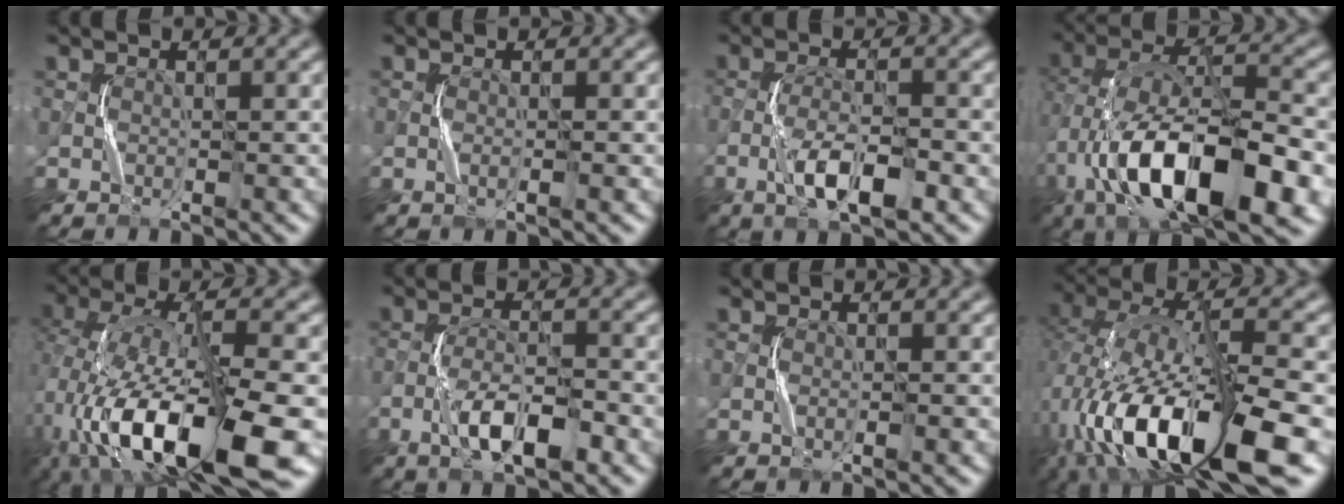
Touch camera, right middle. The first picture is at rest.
{"total": 0.8, "force": [0.1, 0.3, 0.7], "torque": [-0.010, 0.002, -0.001]}
{"total": 4.4, "force": [-2.1, 1.4, 3.6], "torque": [-0.071, 0.003, -0.038]}
{"total": 14.2, "force": [-5.0, 6.5, 11.6], "torque": [-0.195, 0.007, -0.091]}
{"total": 12.9, "force": [-5.2, 4.6, 10.9], "torque": [-0.196, -0.003, -0.090]}
{"total": 4.8, "force": [-2.5, 1.6, 3.8], "torque": [-0.073, 0.005, -0.046]}
{"total": 0.6, "force": [0.3, 0.2, 0.5], "torque": [-0.002, 0.000, 0.000]}
{"total": 14.0, "force": [-6.4, 4.8, 11.5], "torque": [-0.223, -0.004, -0.112]}